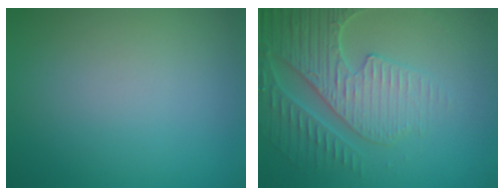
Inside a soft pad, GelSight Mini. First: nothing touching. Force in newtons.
{"total": 5.3, "press": 4.8, "slide": 2.3}